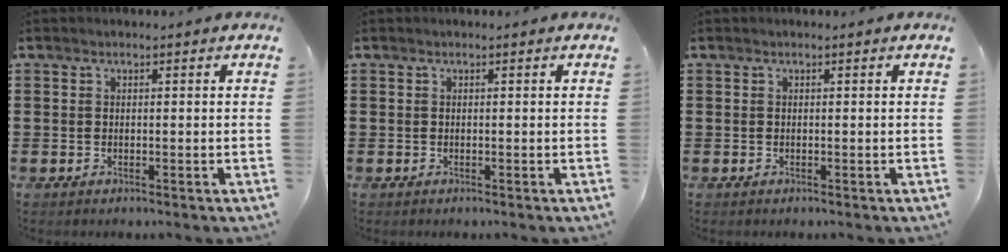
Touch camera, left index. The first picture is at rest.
{"total": 0.0}
{"total": 0.0}